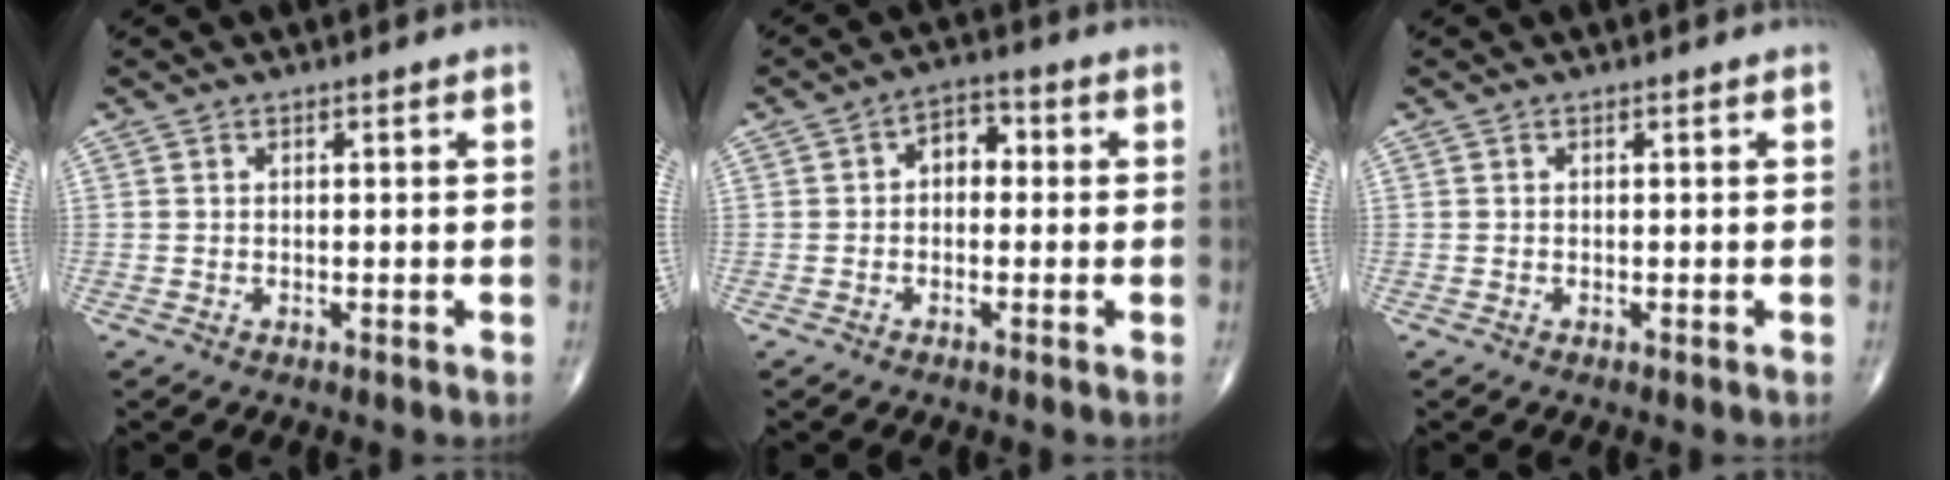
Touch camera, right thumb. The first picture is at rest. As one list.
[{"total": 4.7, "force": [0.1, 3.3, 3.3], "torque": [-0.025, 0.019, -0.013]}, {"total": 0.0}]